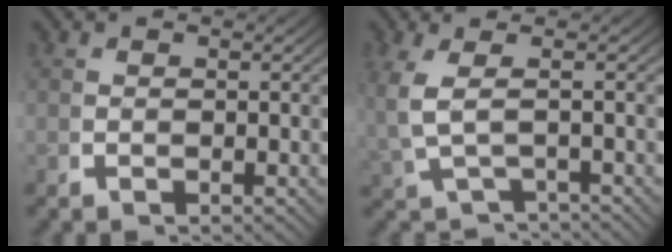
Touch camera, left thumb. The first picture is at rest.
{"total": 3.2, "force": [-1.2, 1.3, 2.7], "torque": [-0.070, -0.009, -0.001]}